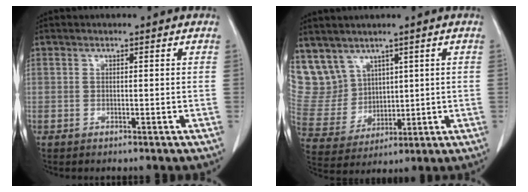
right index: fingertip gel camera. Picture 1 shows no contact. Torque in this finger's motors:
{"motor_torque": [-0.24, 0.51, 0.00, 0.00]}